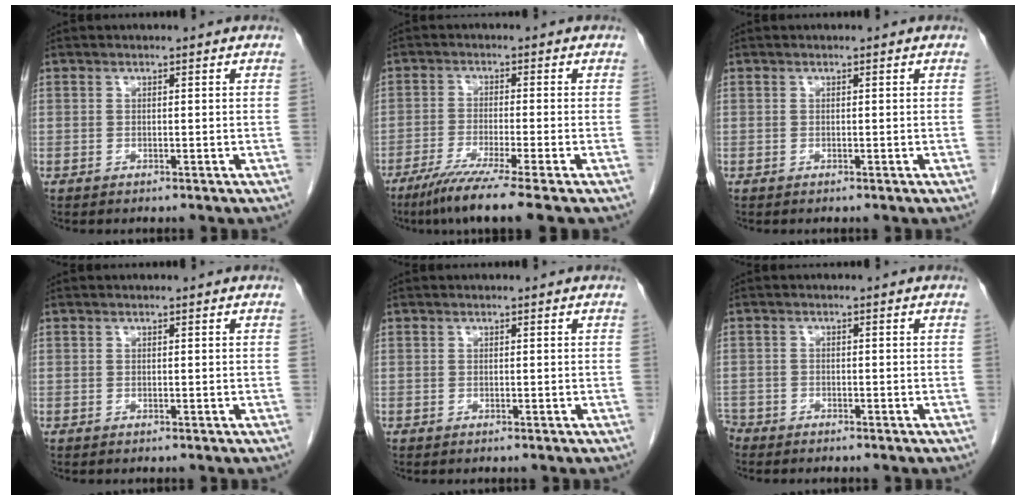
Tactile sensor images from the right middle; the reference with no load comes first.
{"total": 8.7, "force": [-6.4, -1.5, 5.7], "torque": [-0.092, -0.028, -0.105]}
{"total": 0.0}
{"total": 0.0}
{"total": 0.0}
{"total": 3.1, "force": [-2.8, 1.4, 0.3], "torque": [-0.009, 0.000, -0.052]}